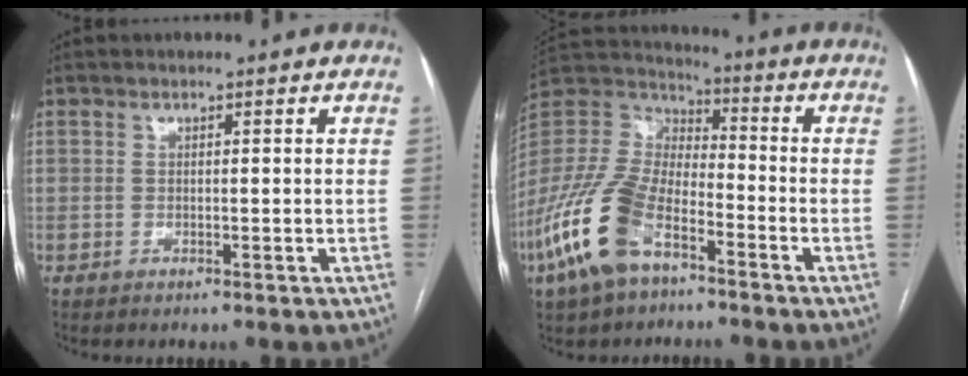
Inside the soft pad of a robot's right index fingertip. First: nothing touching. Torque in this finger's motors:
{"motor_torque": [1.58, -0.56, 1.05, 0.21]}